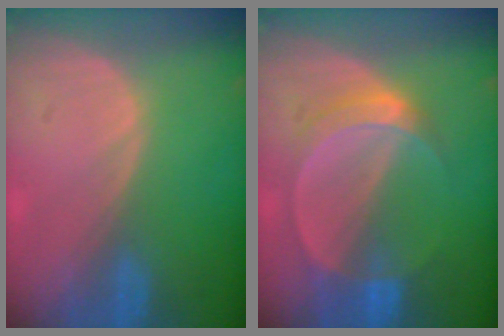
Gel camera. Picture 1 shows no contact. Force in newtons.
{"total": 5.7, "press": 5.2, "slide": 2.3}